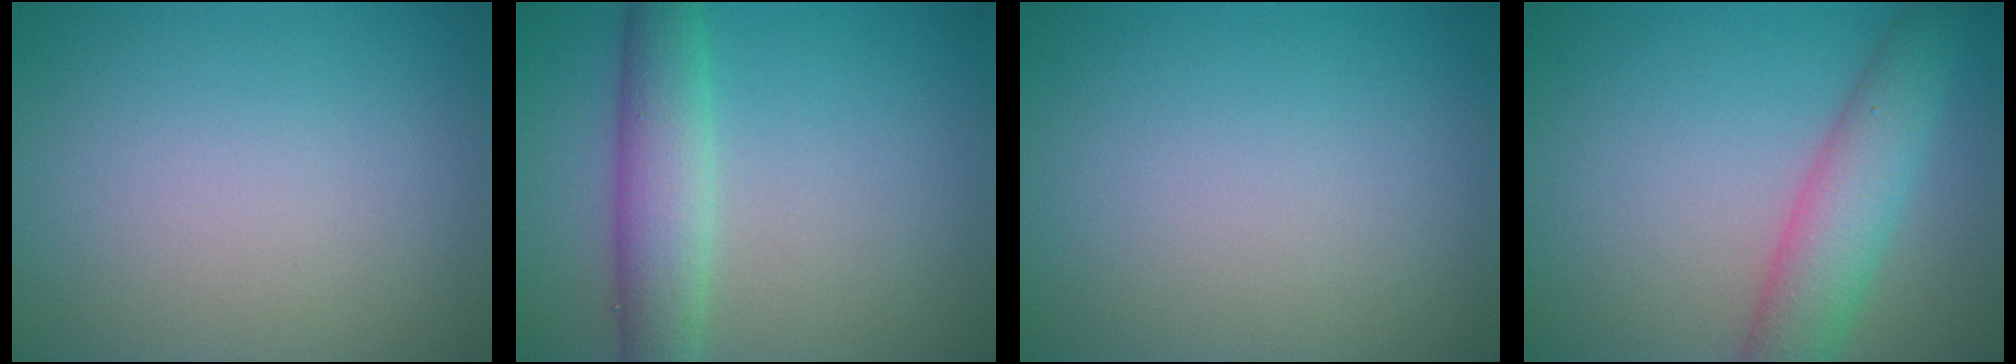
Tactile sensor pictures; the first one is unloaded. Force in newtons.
{"total": 4.6, "press": 4.6, "slide": 0.1}
{"total": 0.0}
{"total": 5.2, "press": 5.2, "slide": 0.3}